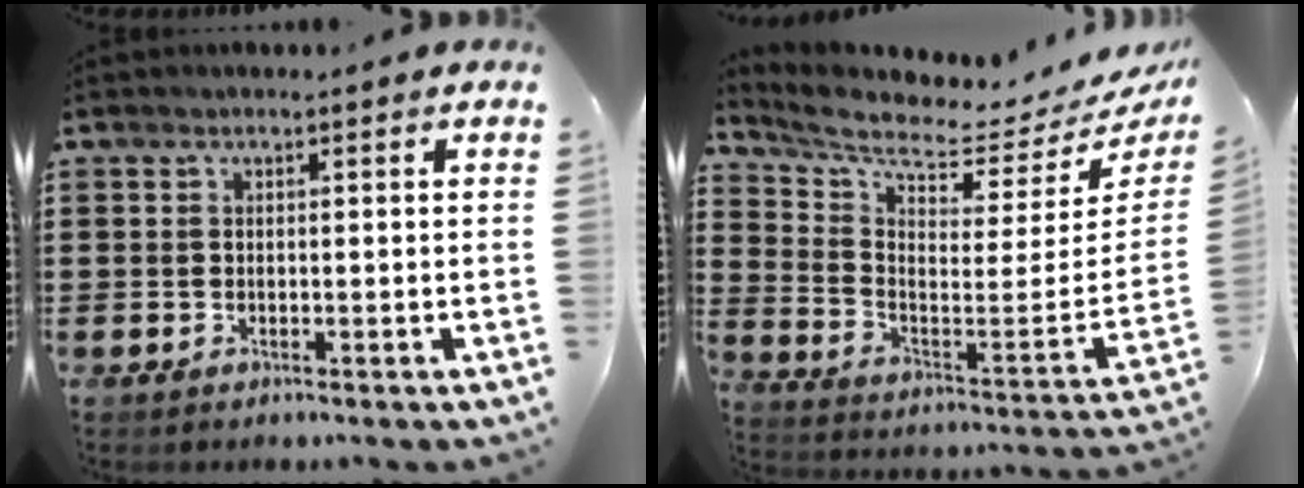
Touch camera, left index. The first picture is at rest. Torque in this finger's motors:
{"motor_torque": [1.24, -0.90, 0.23, 0.07]}